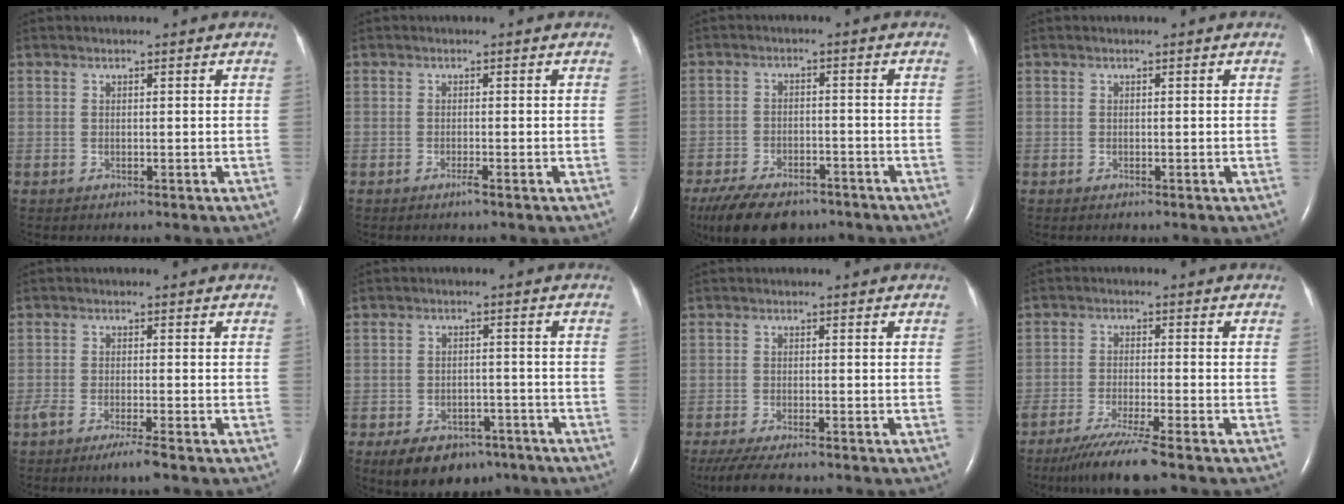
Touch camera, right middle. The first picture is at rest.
{"total": 0.9, "force": [-0.6, -0.2, 0.7], "torque": [-0.014, -0.001, -0.011]}
{"total": 12.2, "force": [-9.2, 5.4, 5.9], "torque": [-0.112, -0.010, -0.143]}
{"total": 0.0}
{"total": 3.7, "force": [-2.5, -0.1, 2.7], "torque": [-0.054, -0.011, -0.047]}
{"total": 9.7, "force": [-6.7, 5.6, 4.3], "torque": [-0.064, 0.008, -0.096]}
{"total": 7.0, "force": [-5.7, 1.0, 4.0], "torque": [-0.068, -0.018, -0.092]}
{"total": 7.5, "force": [-5.7, -0.8, 4.8], "torque": [-0.087, -0.025, -0.102]}